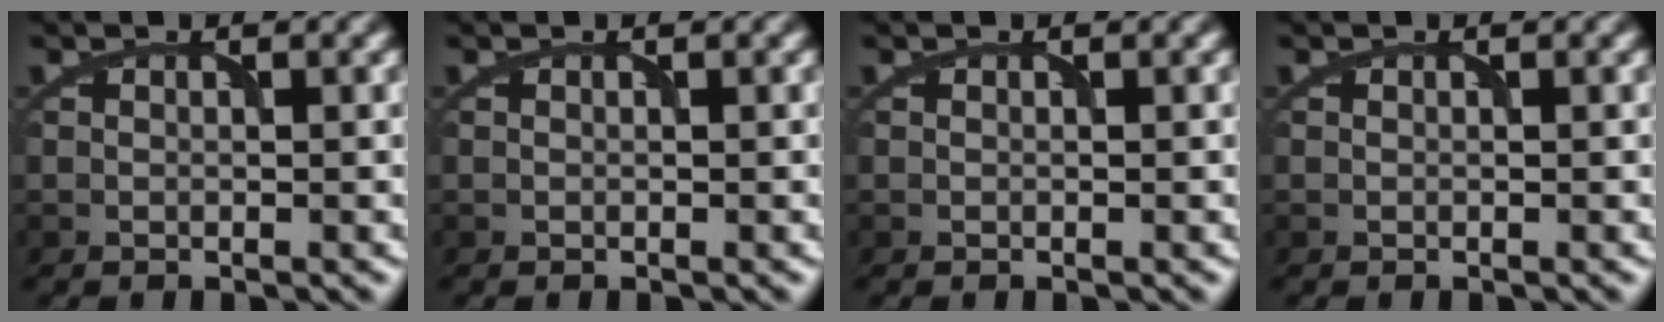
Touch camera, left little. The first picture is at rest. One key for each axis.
{"total": 0.0}
{"total": 0.0}
{"total": 0.0}